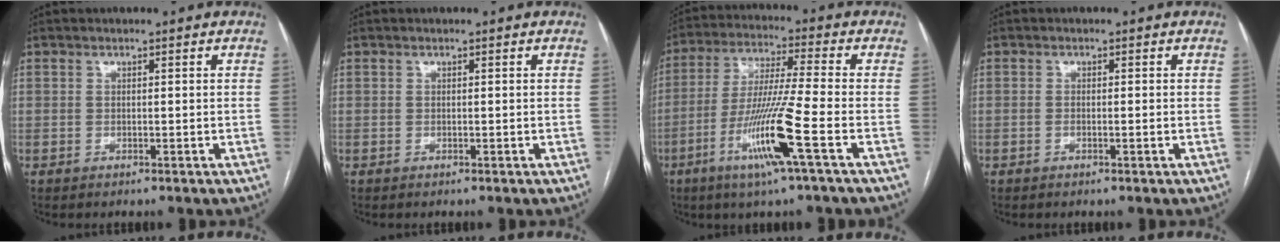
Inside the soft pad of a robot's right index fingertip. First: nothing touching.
{"total": 0.0}
{"total": 12.6, "force": [-5.1, -1.3, 11.4], "torque": [-0.227, -0.019, -0.102]}
{"total": 1.0, "force": [-0.3, 0.2, 1.0], "torque": [-0.018, 0.000, -0.003]}